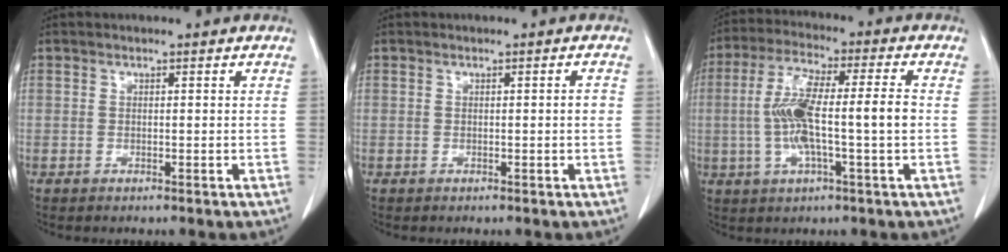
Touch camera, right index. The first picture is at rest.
{"total": 0.9, "force": [-0.1, 0.1, 0.9], "torque": [-0.011, 0.000, 0.001]}
{"total": 11.6, "force": [-0.7, 1.3, 11.5], "torque": [-0.224, 0.016, -0.015]}